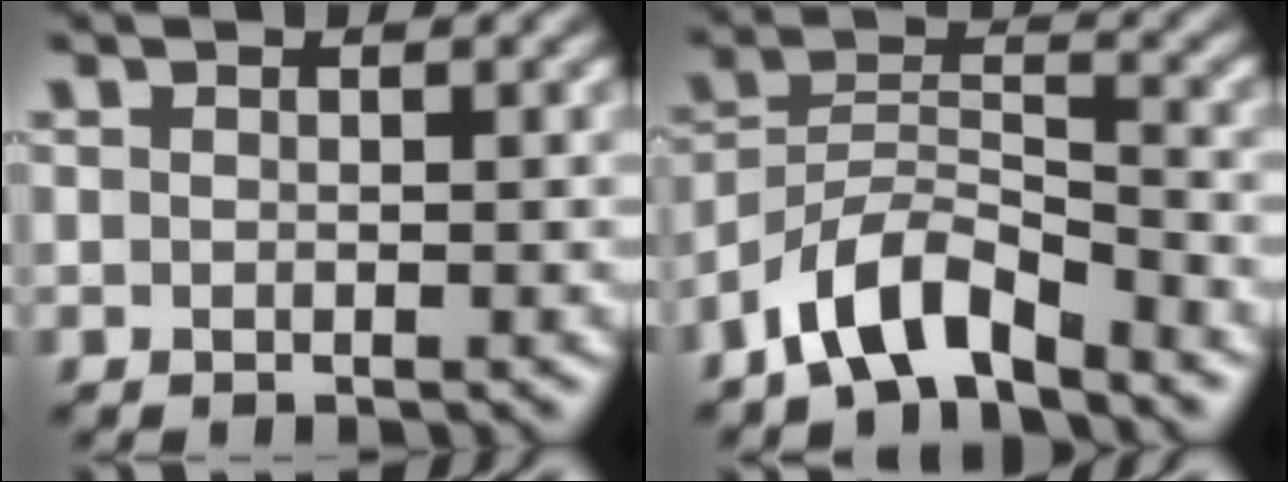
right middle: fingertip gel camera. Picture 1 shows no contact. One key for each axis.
{"total": 5.8, "fx": -4.5, "fy": 2.1, "fz": 3.1, "tx": -0.050, "ty": 0.005, "tz": -0.091}